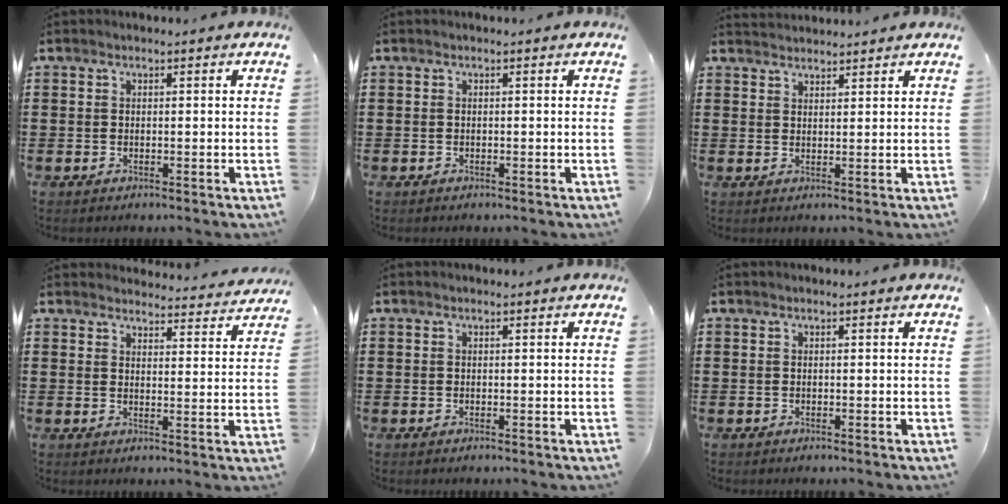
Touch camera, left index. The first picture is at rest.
{"total": 0.0}
{"total": 2.1, "force": [2.1, 0.1, -0.2], "torque": [-0.001, -0.001, 0.041]}
{"total": 3.5, "force": [3.5, 0.1, 0.1], "torque": [-0.009, -0.024, 0.061]}
{"total": 0.0}
{"total": 0.0}